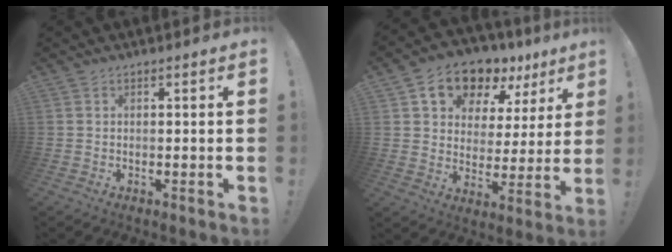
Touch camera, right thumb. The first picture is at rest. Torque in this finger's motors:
{"motor_torque": [0.44, 2.40, 0.46, -0.23, 0.26]}